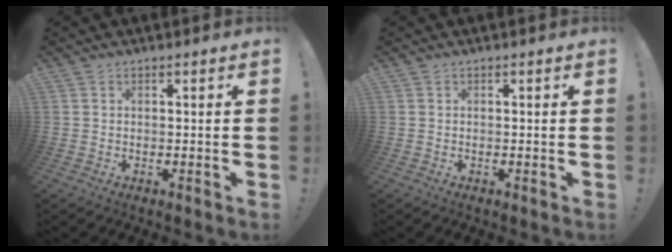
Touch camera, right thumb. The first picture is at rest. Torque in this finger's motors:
{"motor_torque": [0.04, 0.08, 0.11, -0.08, 0.09]}